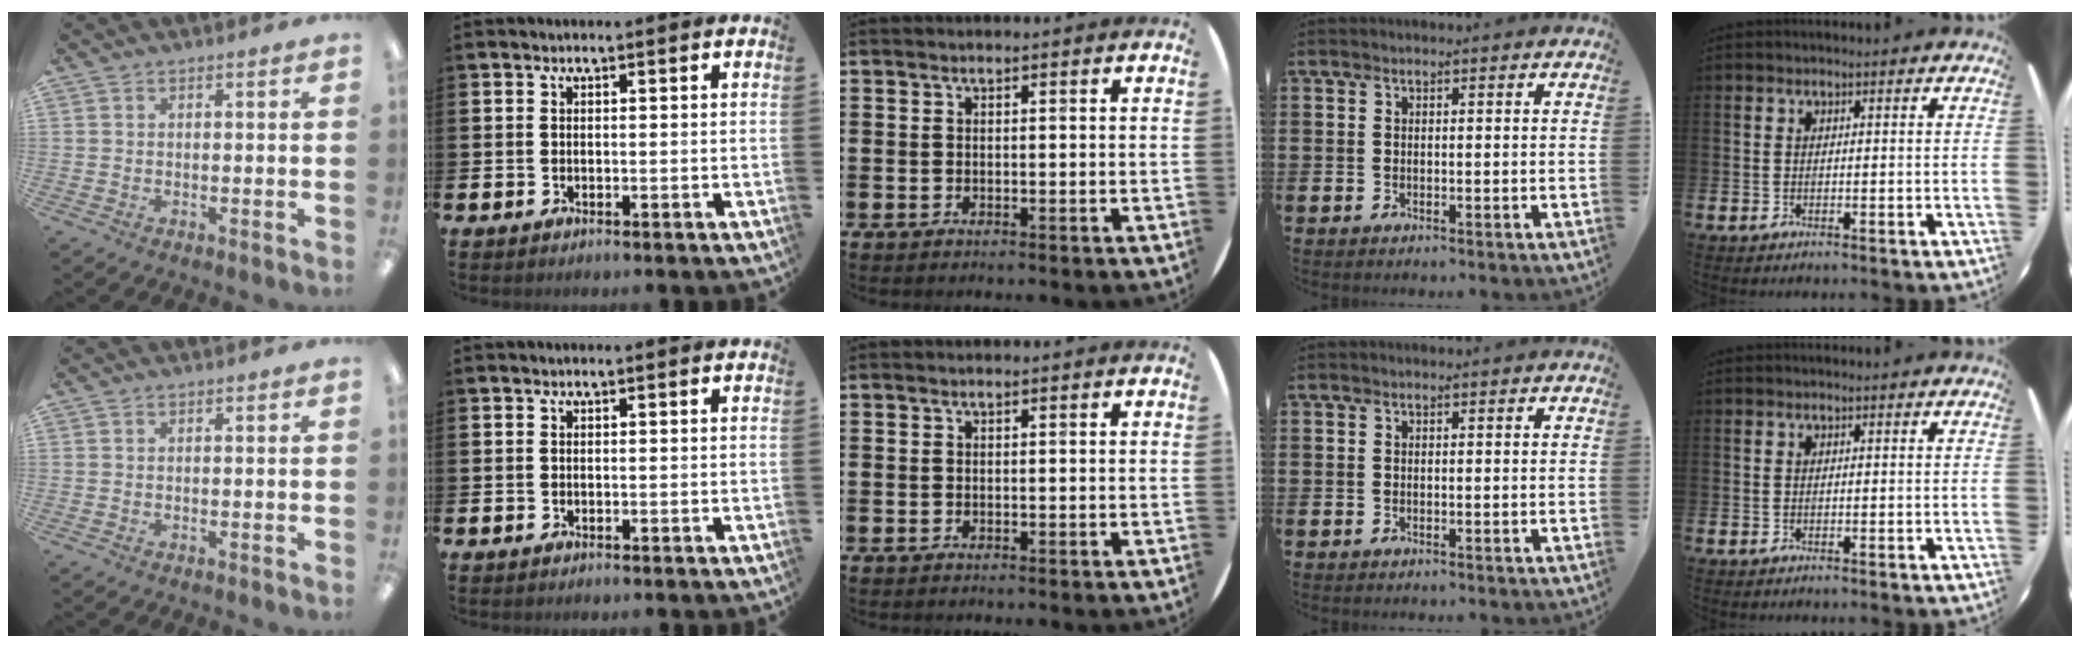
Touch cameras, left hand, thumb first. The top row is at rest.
{}